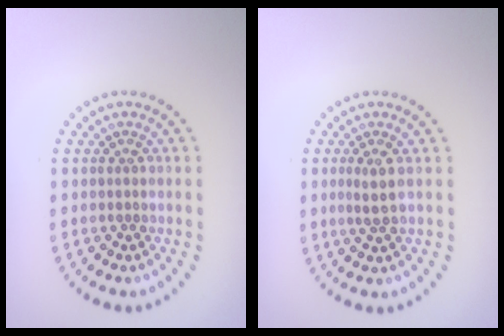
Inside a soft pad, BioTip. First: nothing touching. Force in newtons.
{"total": 1.7, "press": 1.3, "slide": 1.1}